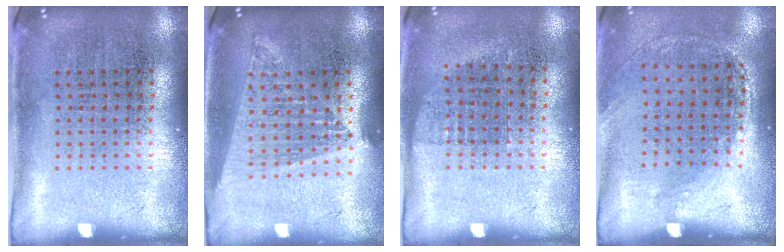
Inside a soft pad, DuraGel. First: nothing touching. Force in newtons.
{"total": 1.7, "press": 1.5, "slide": 0.8}
{"total": 0.7, "press": 0.7, "slide": 0.3}
{"total": 1.3, "press": 0.9, "slide": 0.9}